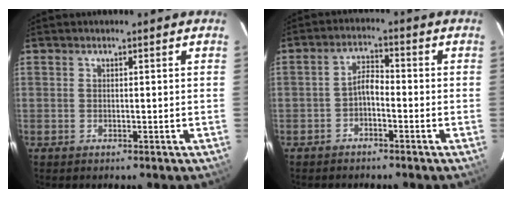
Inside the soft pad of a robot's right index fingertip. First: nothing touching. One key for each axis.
{"total": 3.0, "fx": -1.8, "fy": 1.3, "fz": 2.0, "tx": -0.042, "ty": 0.013, "tz": -0.033}